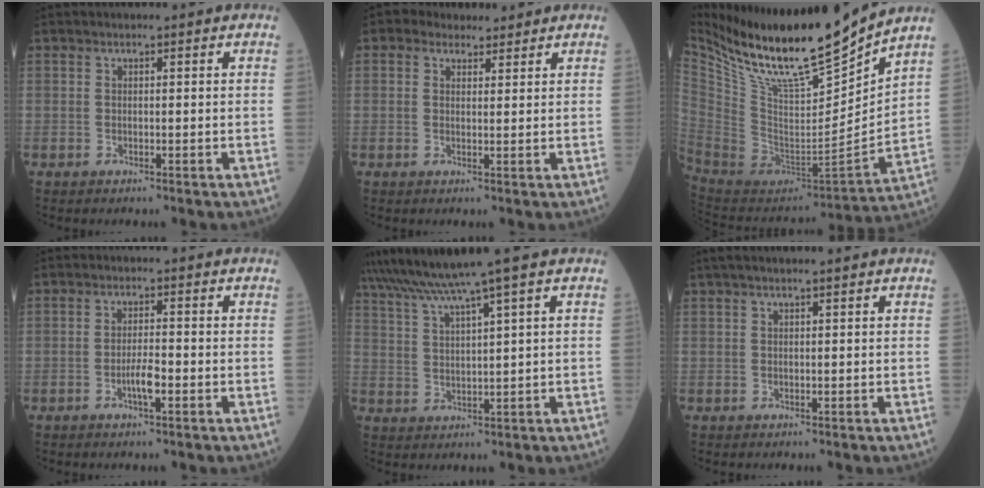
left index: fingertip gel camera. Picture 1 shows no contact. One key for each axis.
{"total": 3.8, "fx": 2.9, "fy": 2.3, "fz": 0.9, "tx": -0.013, "ty": 0.017, "tz": 0.044}
{"total": 21.3, "fx": 17.5, "fy": 1.8, "fz": 12.0, "tx": -0.216, "ty": -0.026, "tz": 0.323}
{"total": 3.0, "fx": -1.3, "fy": 0.5, "fz": 2.6, "tx": -0.051, "ty": -0.001, "tz": -0.026}
{"total": 7.9, "fx": 5.9, "fy": -2.2, "fz": 4.6, "tx": -0.087, "ty": 0.016, "tz": 0.108}
{"total": 3.1, "fx": 2.4, "fy": -0.3, "fz": 2.0, "tx": -0.030, "ty": 0.025, "tz": 0.040}